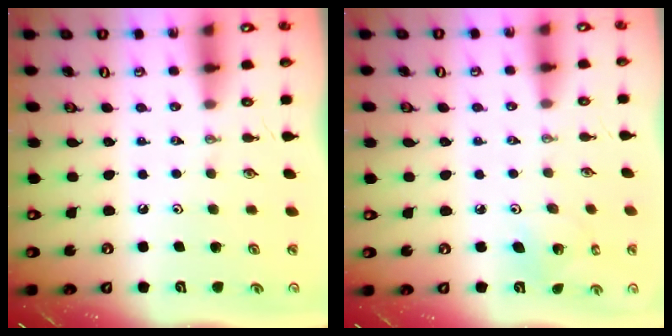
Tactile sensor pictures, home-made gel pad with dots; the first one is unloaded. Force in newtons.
{"total": 2.9, "press": 2.9, "slide": 0.3}